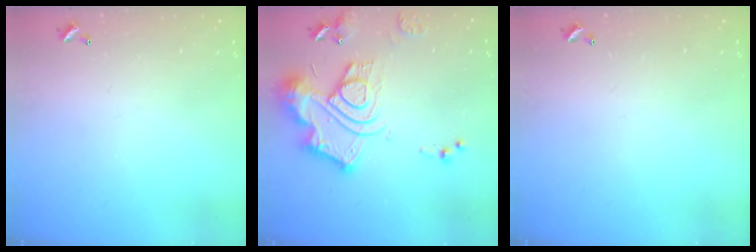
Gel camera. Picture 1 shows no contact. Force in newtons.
{"total": 19.6, "press": 19.5, "slide": 2.1}
{"total": 0.0}